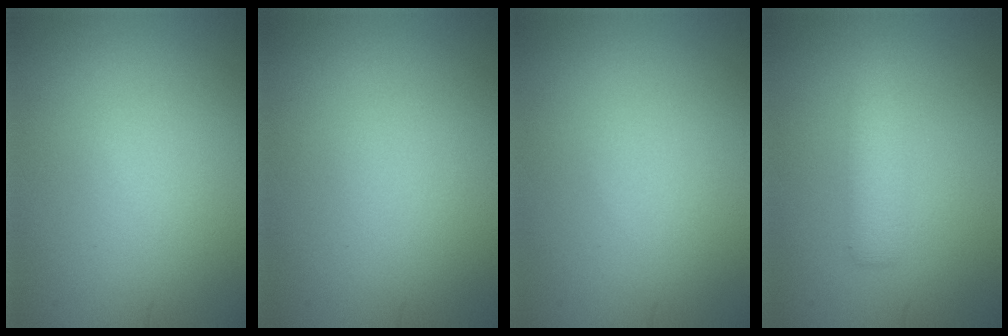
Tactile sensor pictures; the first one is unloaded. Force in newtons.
{"total": 0.0}
{"total": 0.0}
{"total": 2.1, "press": 2.1, "slide": 0.1}